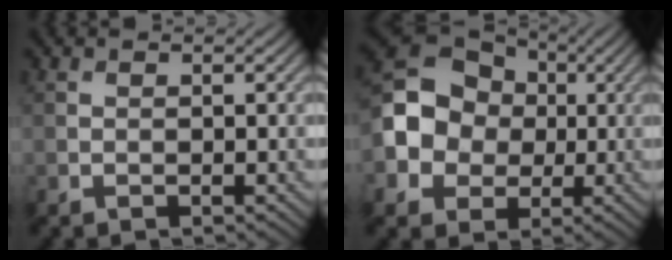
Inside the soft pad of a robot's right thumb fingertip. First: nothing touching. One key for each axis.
{"total": 11.5, "fx": -0.3, "fy": 9.8, "fz": 6.1, "tx": -0.142, "ty": 0.004, "tz": -0.025}